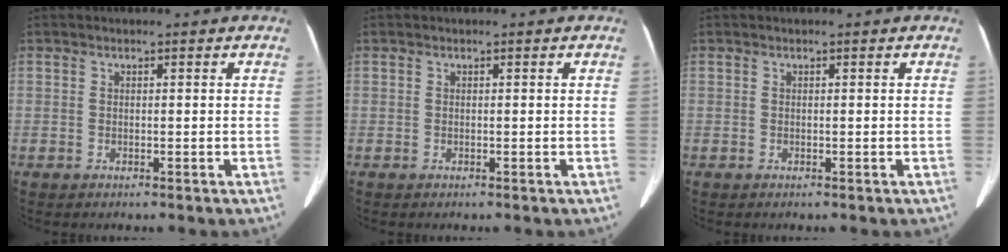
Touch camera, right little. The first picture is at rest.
{"total": 0.0}
{"total": 0.0}